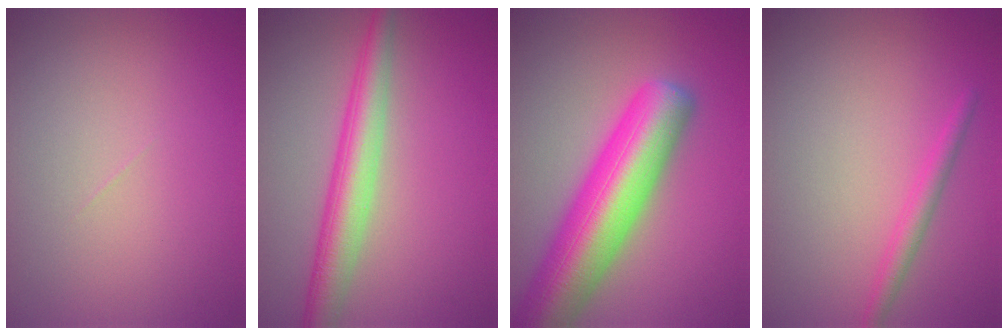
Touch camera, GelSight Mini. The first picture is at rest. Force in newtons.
{"total": 4.9, "press": 4.9, "slide": 0.1}
{"total": 10.8, "press": 10.8, "slide": 0.4}
{"total": 1.8, "press": 1.8, "slide": 0.1}